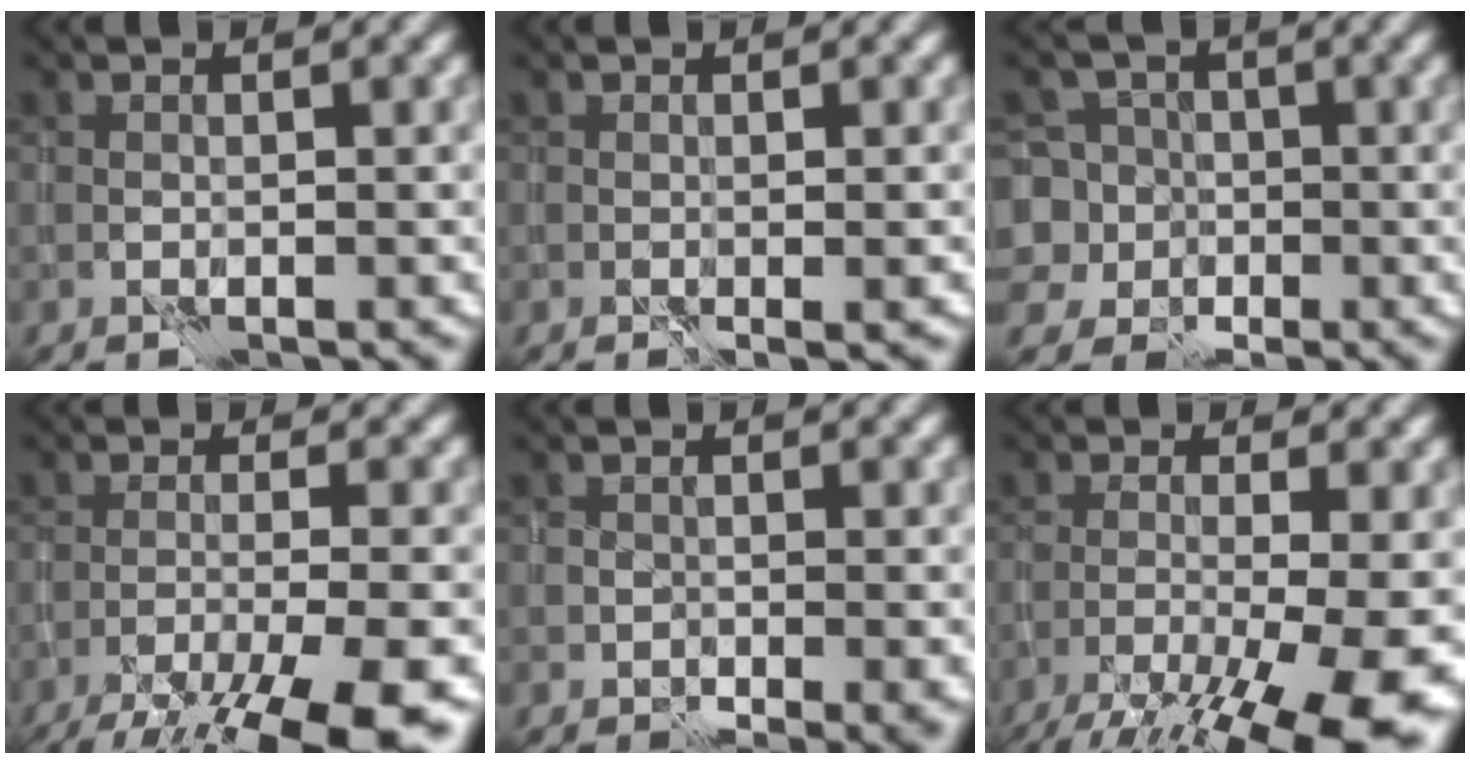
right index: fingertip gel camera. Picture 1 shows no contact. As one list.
[{"total": 0.7, "force": [0.1, 0.2, 0.7], "torque": [-0.010, -0.002, 0.002]}, {"total": 7.5, "force": [-1.3, 7.2, 1.9], "torque": [-0.047, 0.015, -0.059]}, {"total": 10.5, "force": [-7.2, 1.7, 7.4], "torque": [-0.111, -0.018, -0.109]}, {"total": 2.1, "force": [-1.0, 1.1, 1.5], "torque": [-0.014, -0.006, -0.011]}, {"total": 12.0, "force": [-6.3, 3.0, 9.8], "torque": [-0.144, -0.008, -0.095]}]